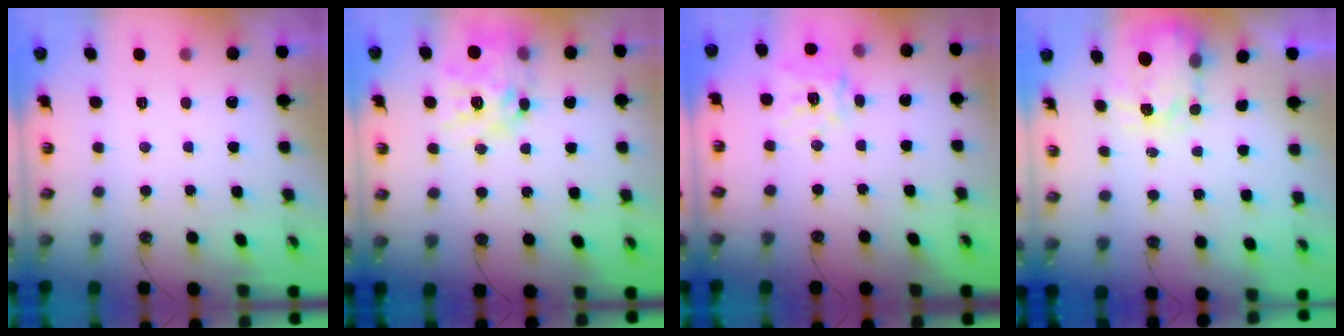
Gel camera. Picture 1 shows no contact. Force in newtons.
{"total": 15.6, "press": 15.6, "slide": 1.4}
{"total": 14.2, "press": 14.1, "slide": 1.7}
{"total": 3.7, "press": 3.7, "slide": 0.4}